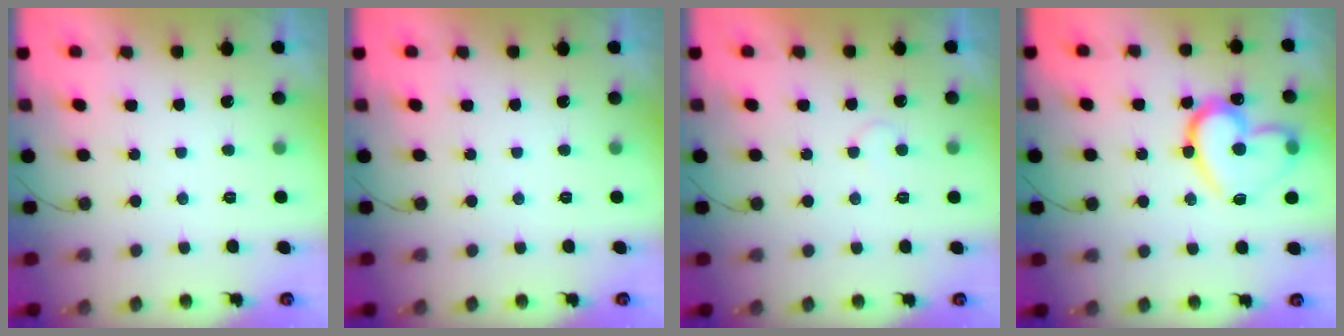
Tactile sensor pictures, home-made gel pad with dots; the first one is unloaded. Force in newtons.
{"total": 0.0}
{"total": 3.3, "press": 3.3, "slide": 0.3}
{"total": 19.6, "press": 19.5, "slide": 2.0}